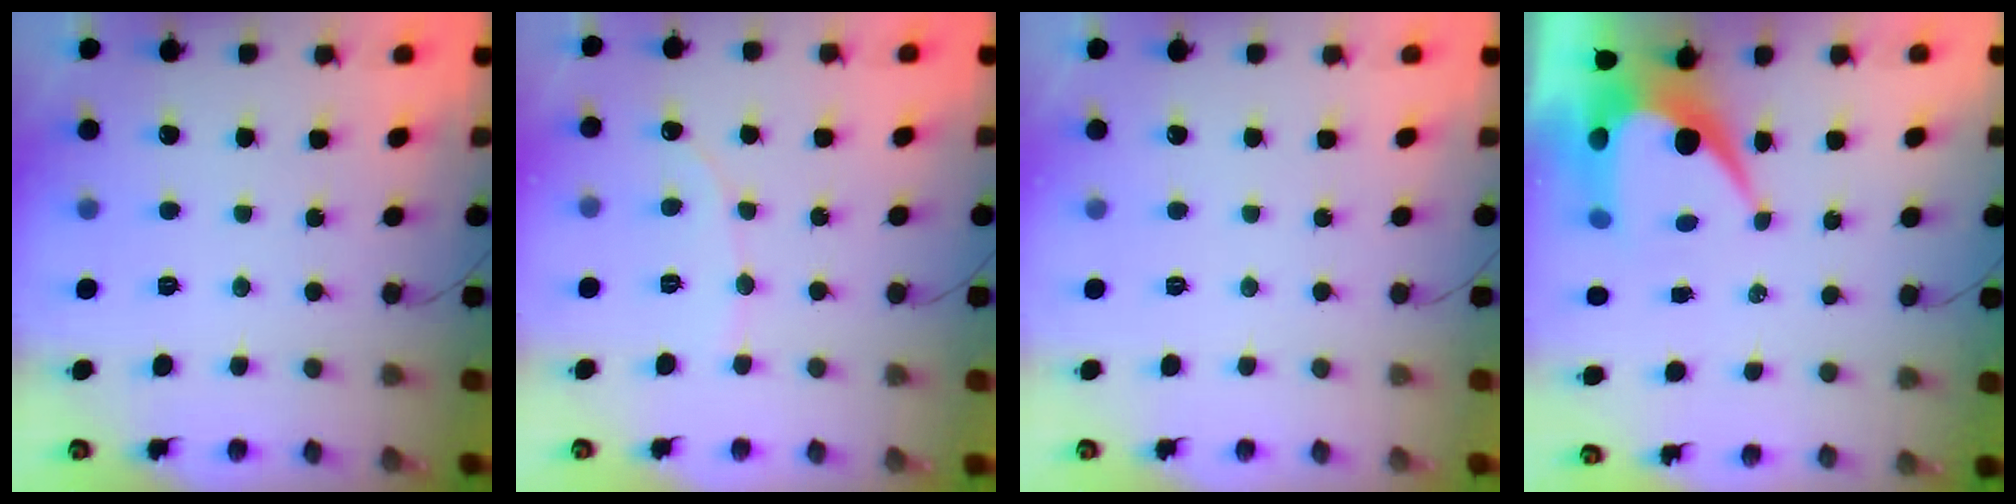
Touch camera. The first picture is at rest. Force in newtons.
{"total": 1.7, "press": 1.6, "slide": 0.1}
{"total": 0.0}
{"total": 10.2, "press": 10.1, "slide": 0.9}